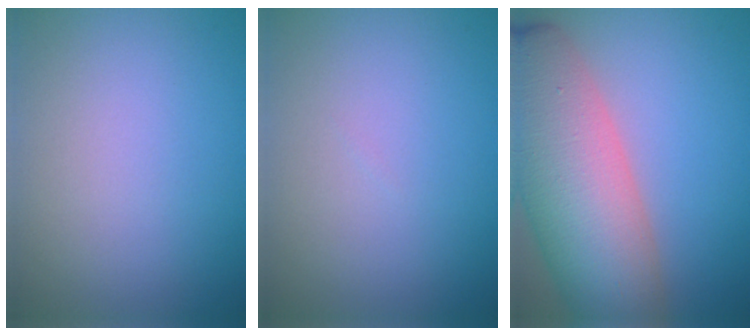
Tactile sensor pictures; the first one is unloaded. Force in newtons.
{"total": 0.0}
{"total": 13.1, "press": 13.0, "slide": 0.7}